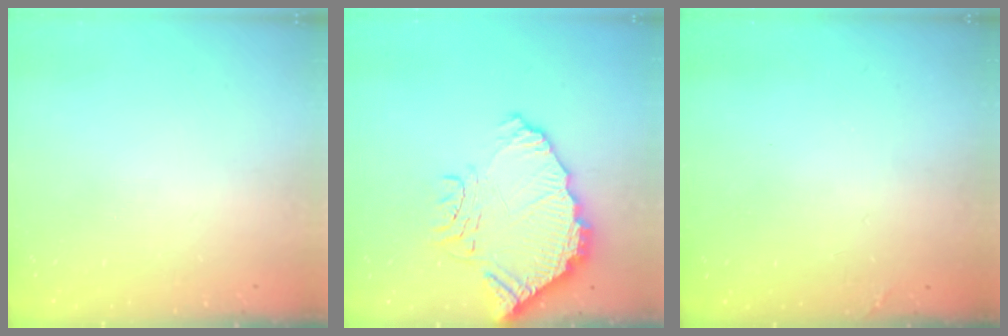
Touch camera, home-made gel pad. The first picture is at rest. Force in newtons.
{"total": 14.9, "press": 14.8, "slide": 1.4}
{"total": 5.0, "press": 5.0, "slide": 0.0}